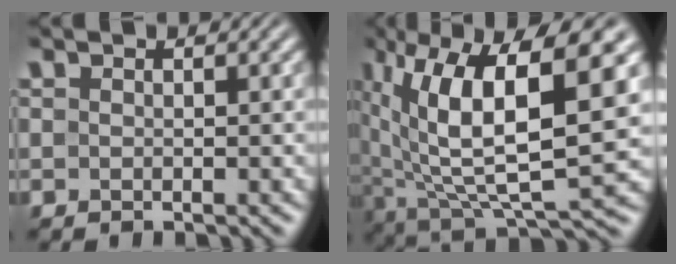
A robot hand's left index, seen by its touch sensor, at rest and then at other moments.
{"total": 13.4, "force": [3.7, 5.0, 11.9], "torque": [-0.222, 0.004, 0.070]}